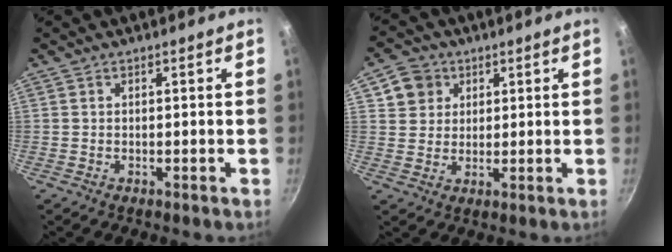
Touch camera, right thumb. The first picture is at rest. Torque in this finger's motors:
{"motor_torque": [-0.53, 0.52, -0.29, 0.11, 0.05]}